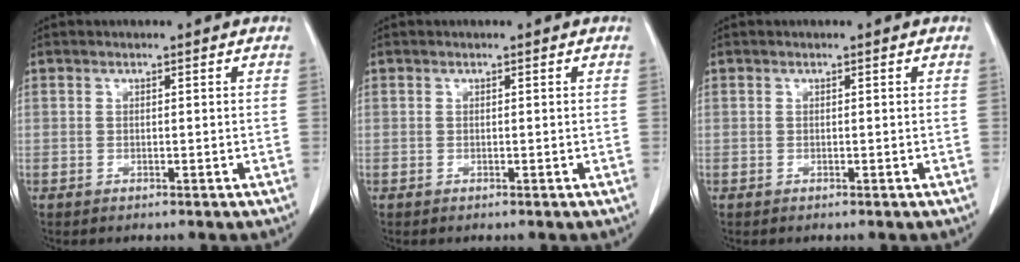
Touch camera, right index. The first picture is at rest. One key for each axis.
{"total": 0.0}
{"total": 0.0}